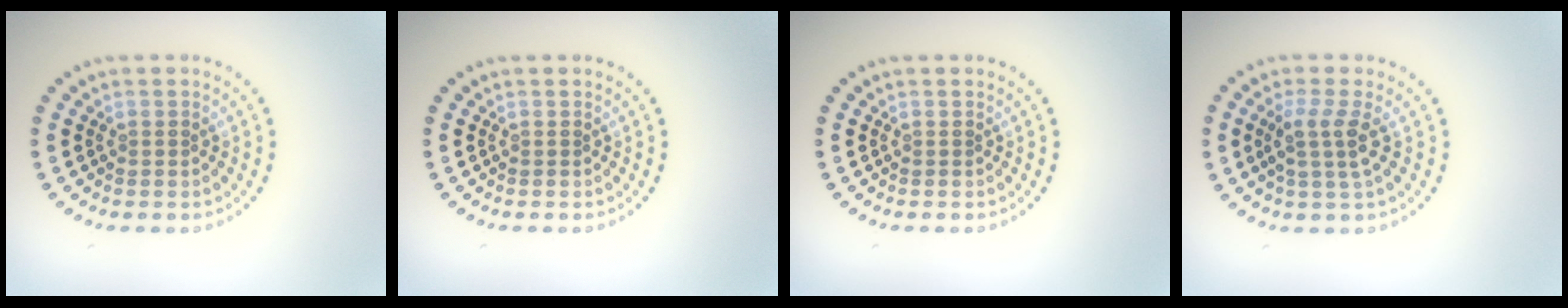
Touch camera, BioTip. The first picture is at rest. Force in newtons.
{"total": 0.0}
{"total": 0.0}
{"total": 2.8, "press": 2.2, "slide": 1.6}